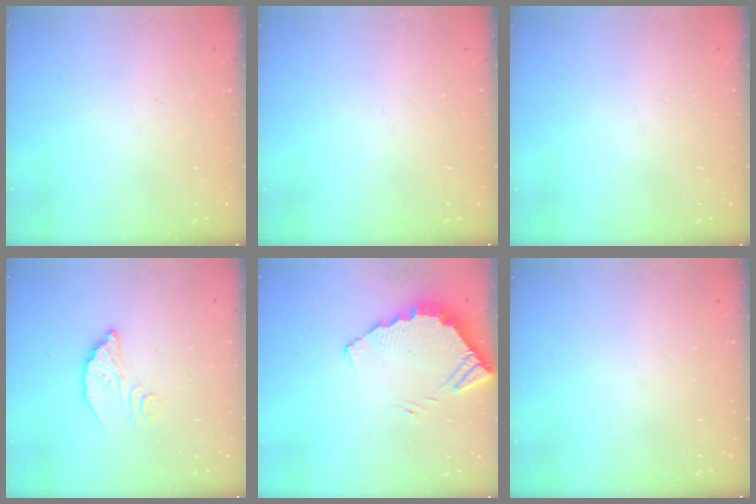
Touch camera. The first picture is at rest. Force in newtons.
{"total": 0.0}
{"total": 0.0}
{"total": 4.8, "press": 4.8, "slide": 0.2}
{"total": 3.8, "press": 3.8, "slide": 0.3}
{"total": 0.0}